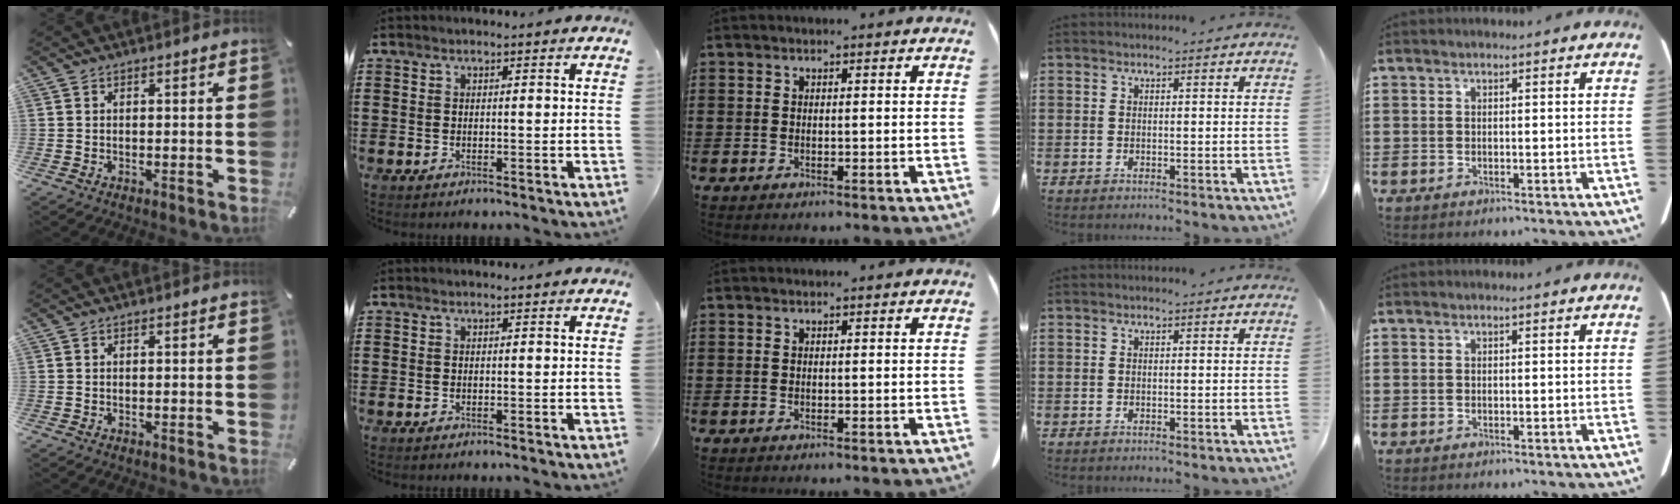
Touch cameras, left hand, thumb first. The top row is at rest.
{}